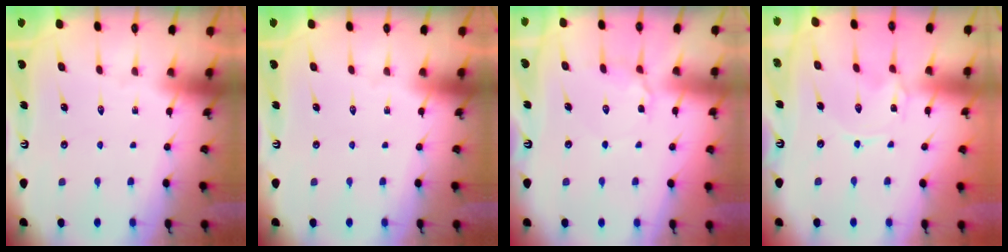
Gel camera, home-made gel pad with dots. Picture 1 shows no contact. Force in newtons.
{"total": 0.0}
{"total": 6.6, "press": 6.5, "slide": 0.6}
{"total": 0.0}